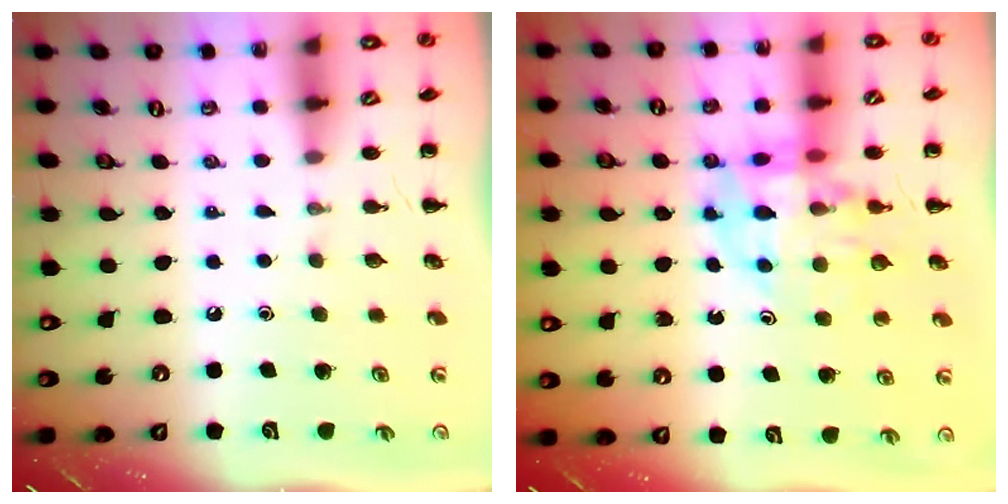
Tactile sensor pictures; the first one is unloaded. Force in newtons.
{"total": 11.4, "press": 11.0, "slide": 3.3}